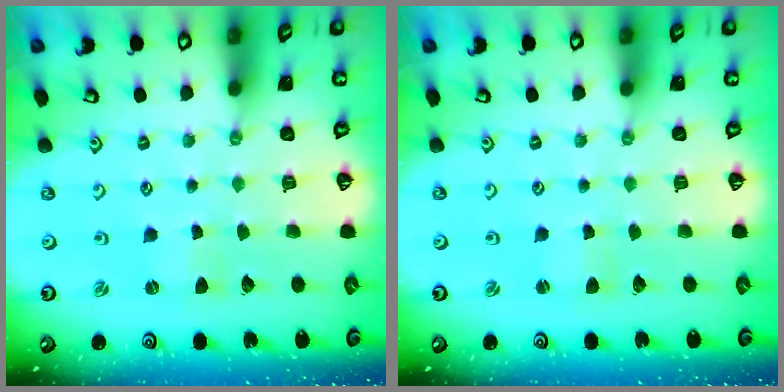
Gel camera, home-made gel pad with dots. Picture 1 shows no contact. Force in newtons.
{"total": 0.9, "press": 0.9, "slide": 0.2}